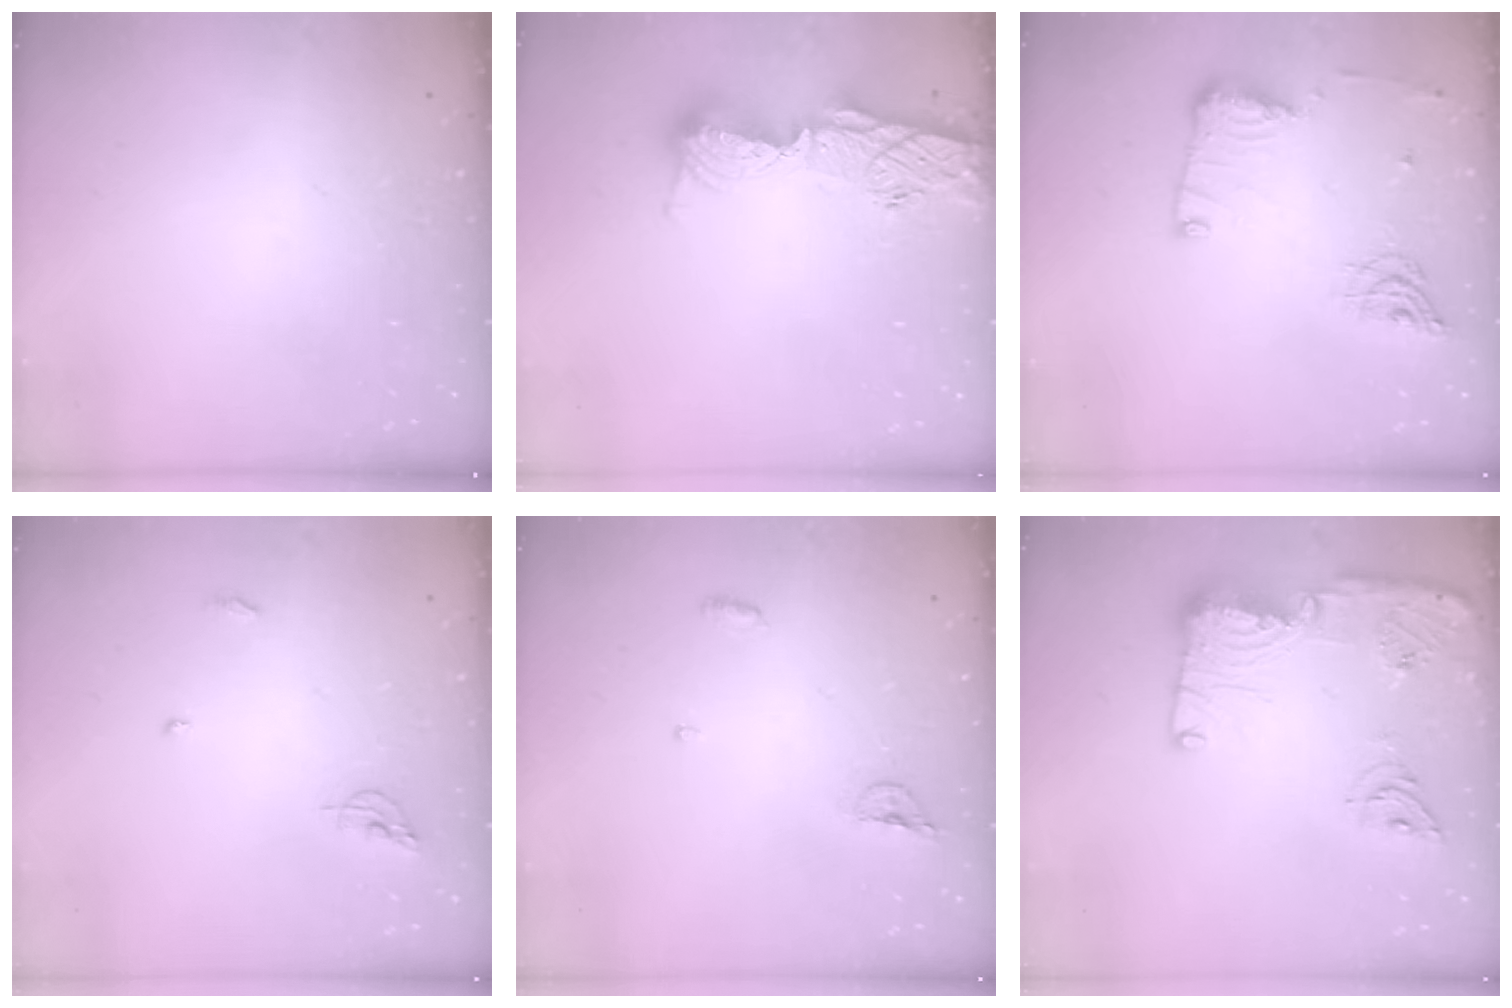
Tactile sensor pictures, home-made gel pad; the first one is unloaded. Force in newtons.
{"total": 12.9, "press": 12.9, "slide": 1.2}
{"total": 13.4, "press": 13.4, "slide": 0.6}
{"total": 6.3, "press": 6.2, "slide": 0.6}
{"total": 4.8, "press": 4.7, "slide": 1.1}
{"total": 18.1, "press": 18.0, "slide": 2.0}